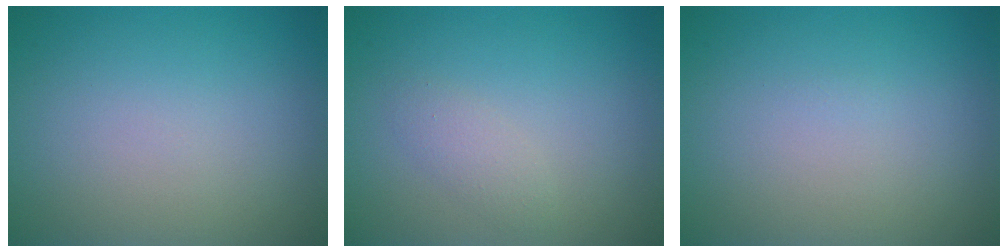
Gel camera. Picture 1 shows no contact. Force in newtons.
{"total": 1.3, "press": 1.3, "slide": 0.1}
{"total": 0.0}